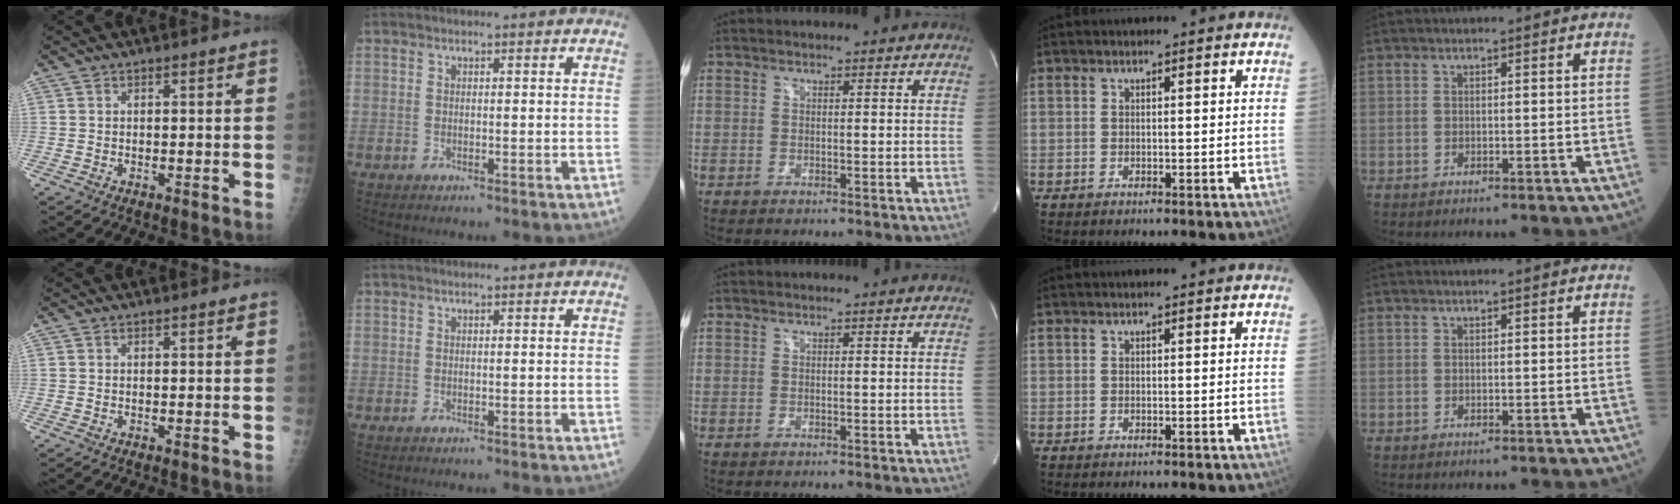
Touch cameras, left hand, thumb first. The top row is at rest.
{}